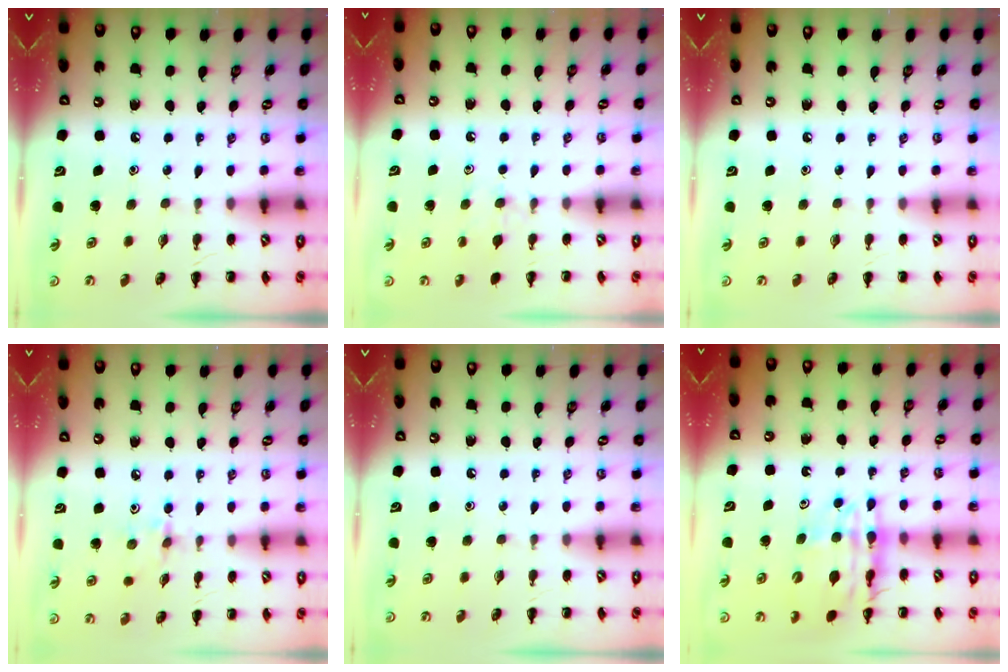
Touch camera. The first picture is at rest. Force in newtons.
{"total": 5.2, "press": 4.8, "slide": 1.9}
{"total": 0.0}
{"total": 2.2, "press": 2.1, "slide": 0.6}
{"total": 0.0}
{"total": 13.1, "press": 12.6, "slide": 3.7}